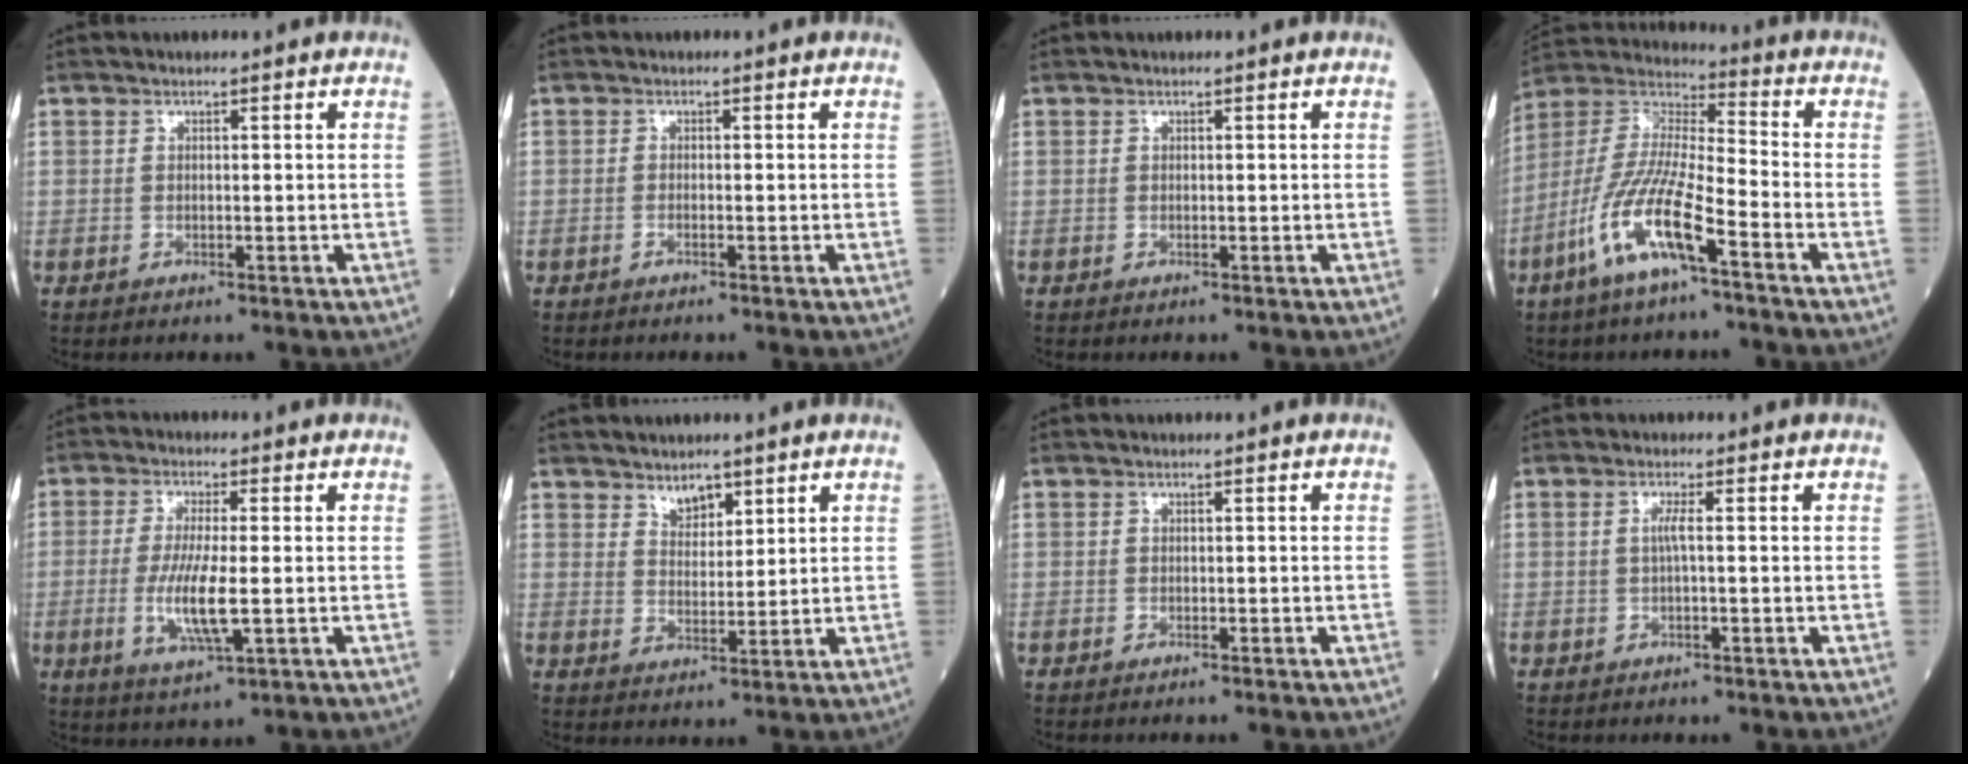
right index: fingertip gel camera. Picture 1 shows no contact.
{"total": 0.5, "force": [-0.4, 0.0, 0.4], "torque": [-0.010, 0.000, -0.007]}
{"total": 0.0}
{"total": 13.5, "force": [-6.9, 1.9, 11.5], "torque": [-0.247, -0.013, -0.139]}
{"total": 7.6, "force": [-1.2, 1.0, 7.5], "torque": [-0.154, -0.017, -0.023]}
{"total": 3.2, "force": [2.5, 1.4, 1.4], "torque": [-0.024, -0.004, 0.049]}
{"total": 1.9, "force": [-1.8, -0.1, 0.8], "torque": [-0.013, -0.001, -0.021]}
{"total": 1.3, "force": [-0.1, -0.1, 1.3], "torque": [-0.029, 0.001, -0.002]}